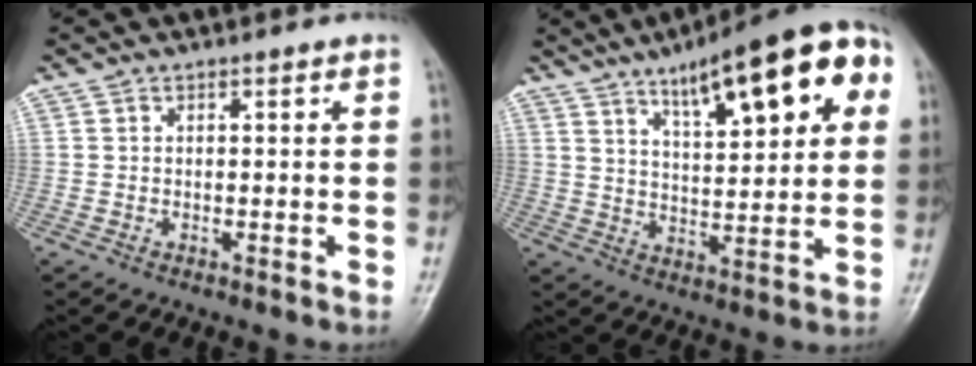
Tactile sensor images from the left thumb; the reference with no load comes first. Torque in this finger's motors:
{"motor_torque": [1.21, 1.24, 1.69, -1.08, 0.17]}